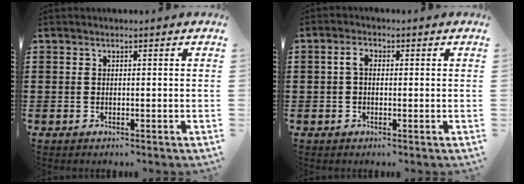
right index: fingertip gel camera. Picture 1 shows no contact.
{"total": 2.5, "force": [0.2, 1.5, 2.0], "torque": [-0.048, 0.005, -0.001]}